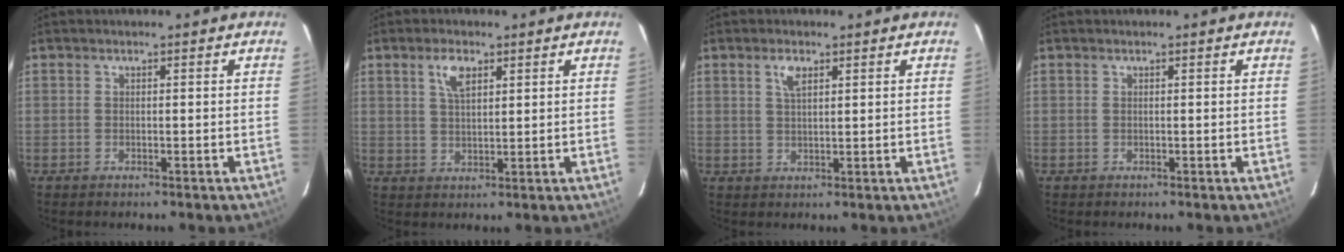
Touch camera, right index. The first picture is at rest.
{"total": 4.4, "force": [2.3, 2.0, 3.3], "torque": [-0.060, 0.007, 0.044]}
{"total": 2.9, "force": [1.5, 1.2, 2.1], "torque": [-0.040, 0.004, 0.029]}
{"total": 0.0}